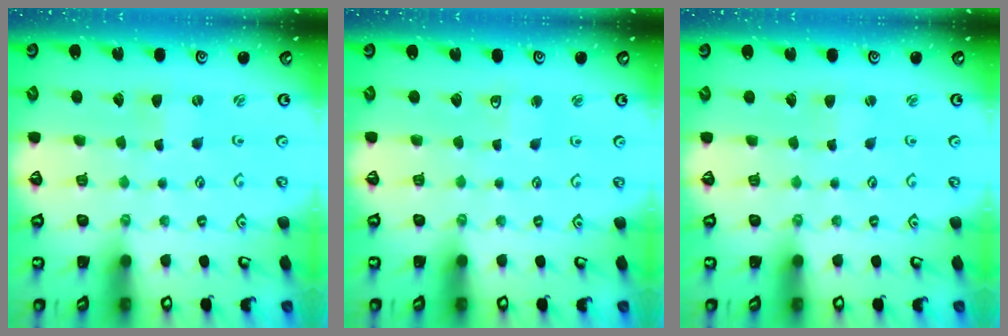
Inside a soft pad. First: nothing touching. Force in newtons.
{"total": 3.5, "press": 3.4, "slide": 0.6}
{"total": 1.8, "press": 1.7, "slide": 0.2}